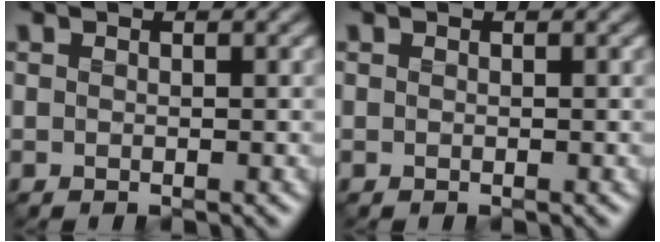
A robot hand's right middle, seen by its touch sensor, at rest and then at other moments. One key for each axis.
{"total": 0.0}